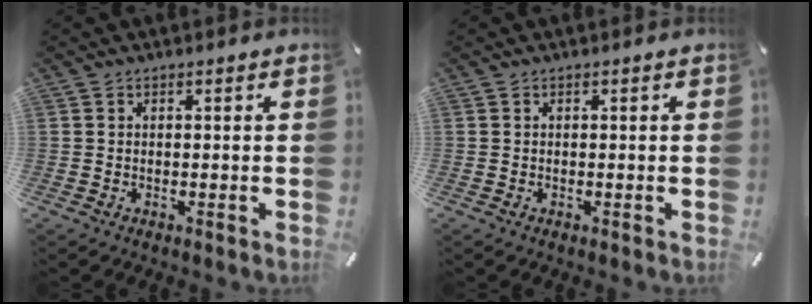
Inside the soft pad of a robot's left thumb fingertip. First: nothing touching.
{"total": 0.0}